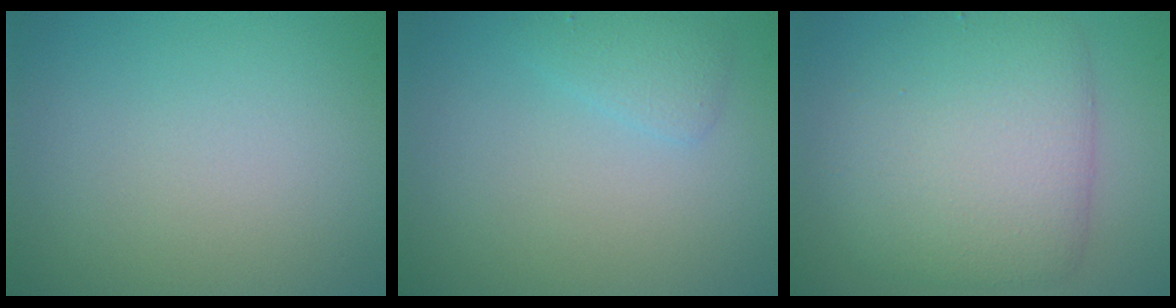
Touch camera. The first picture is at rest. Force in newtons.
{"total": 1.4, "press": 1.4, "slide": 0.1}
{"total": 7.0, "press": 7.0, "slide": 0.1}